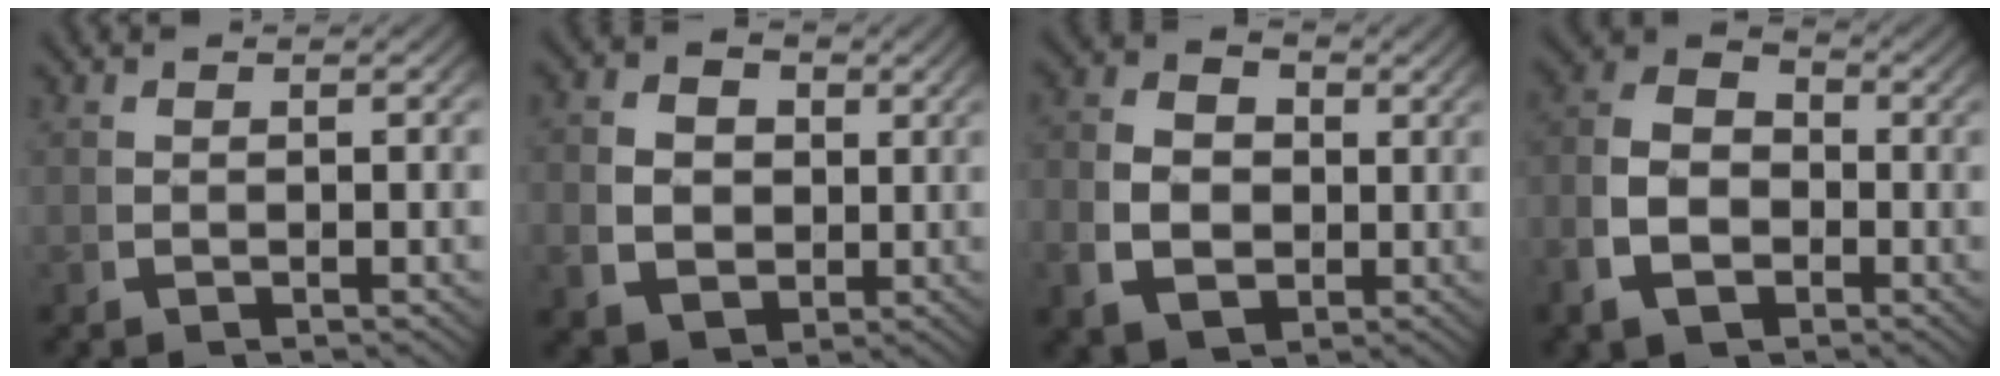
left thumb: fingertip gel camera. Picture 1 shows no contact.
{"total": 6.7, "force": [0.4, 5.6, 3.8], "torque": [-0.080, -0.030, 0.017]}
{"total": 7.0, "force": [0.1, 5.4, 4.5], "torque": [-0.086, -0.016, 0.007]}
{"total": 8.3, "force": [-0.3, 6.2, 5.5], "torque": [-0.103, -0.006, -0.009]}